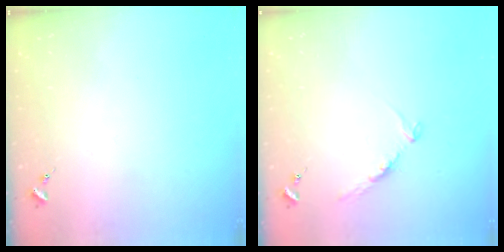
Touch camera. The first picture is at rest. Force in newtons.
{"total": 8.3, "press": 8.2, "slide": 0.9}